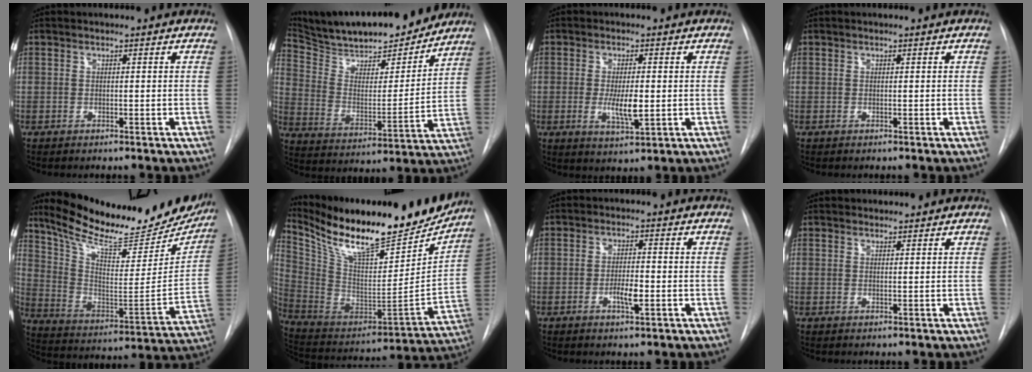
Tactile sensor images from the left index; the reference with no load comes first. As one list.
[{"total": 20.9, "force": [18.7, 4.1, 8.5], "torque": [-0.146, -0.012, 0.288]}, {"total": 5.1, "force": [-1.1, 1.3, 4.8], "torque": [-0.091, -0.016, -0.015]}, {"total": 0.0}, {"total": 27.5, "force": [23.5, 7.1, 12.3], "torque": [-0.199, -0.051, 0.331]}, {"total": 24.4, "force": [20.4, 4.5, 12.6], "torque": [-0.230, -0.038, 0.334]}, {"total": 3.3, "force": [-1.7, 0.6, 2.8], "torque": [-0.050, -0.005, -0.027]}, {"total": 1.7, "force": [1.6, 0.5, 0.1], "torque": [0.000, 0.015, 0.025]}]